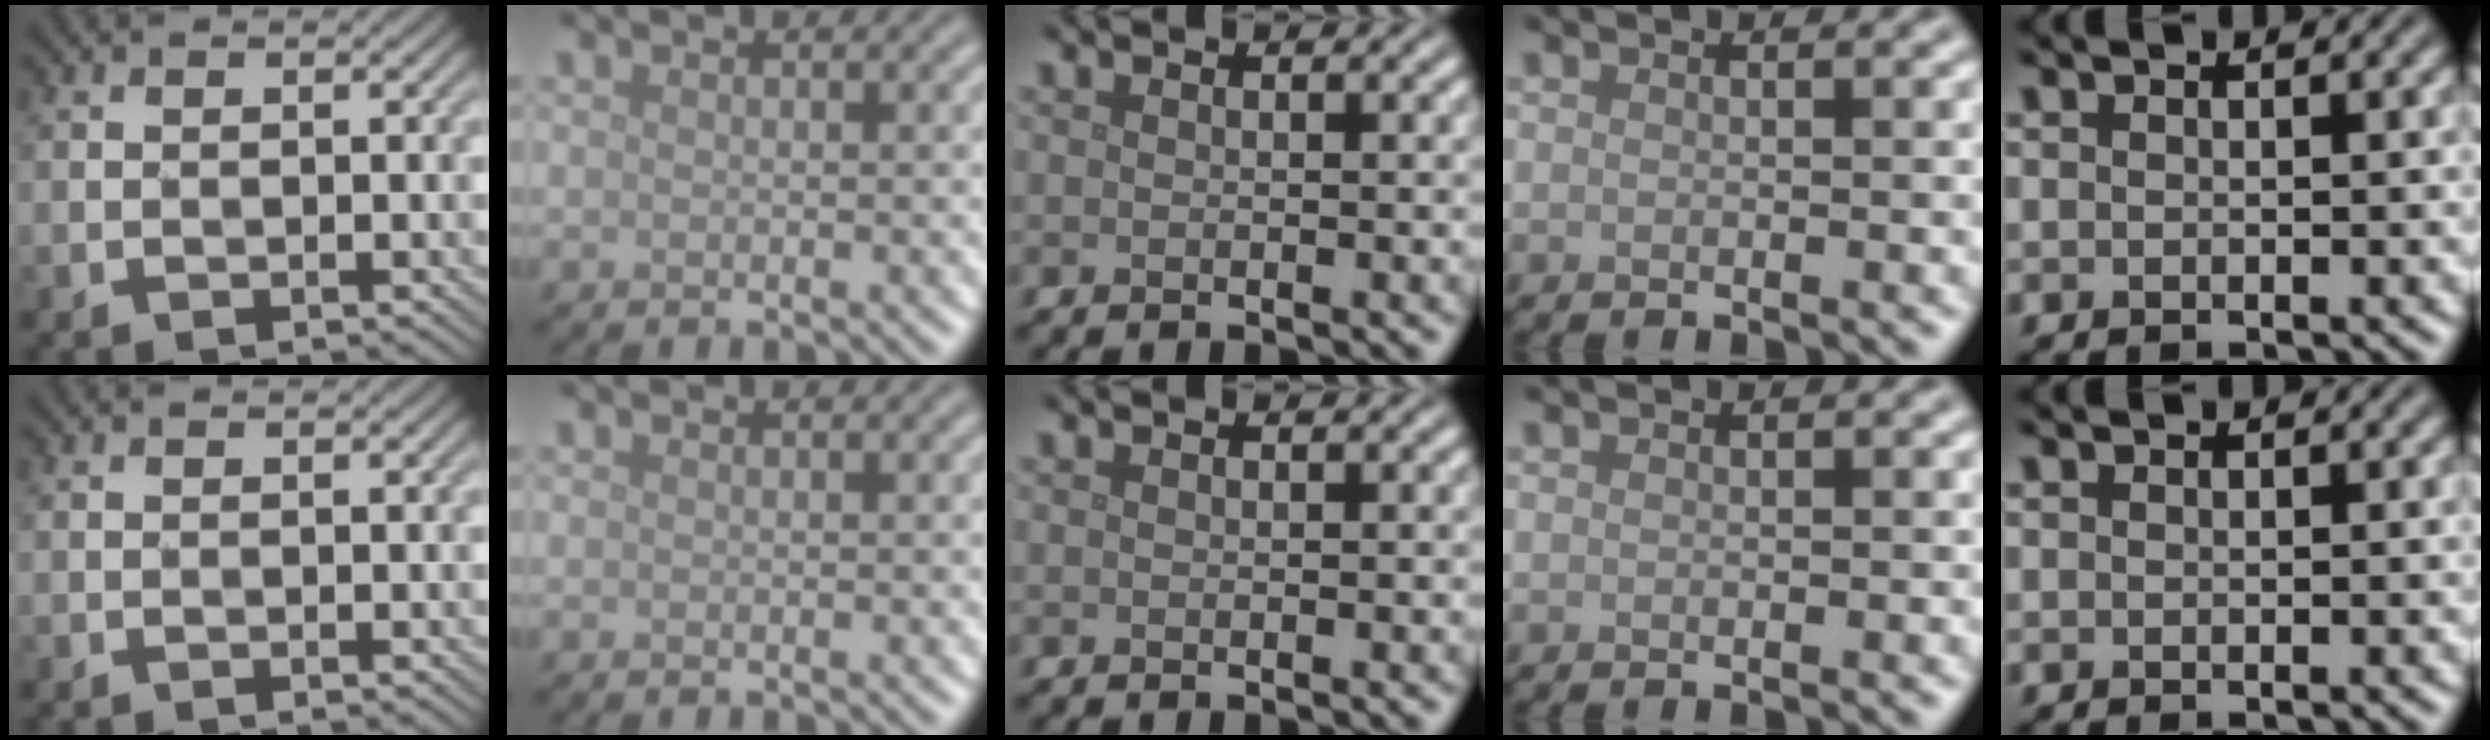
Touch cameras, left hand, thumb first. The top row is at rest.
{}